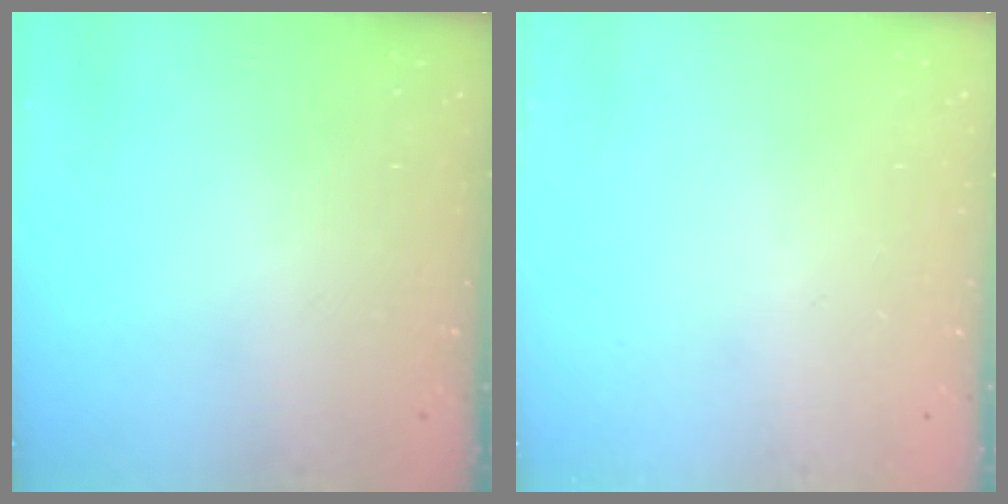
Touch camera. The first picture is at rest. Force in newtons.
{"total": 0.0}